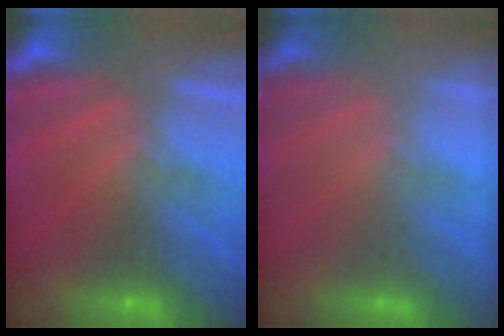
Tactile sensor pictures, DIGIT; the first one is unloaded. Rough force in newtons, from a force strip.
{"total": 1.7}